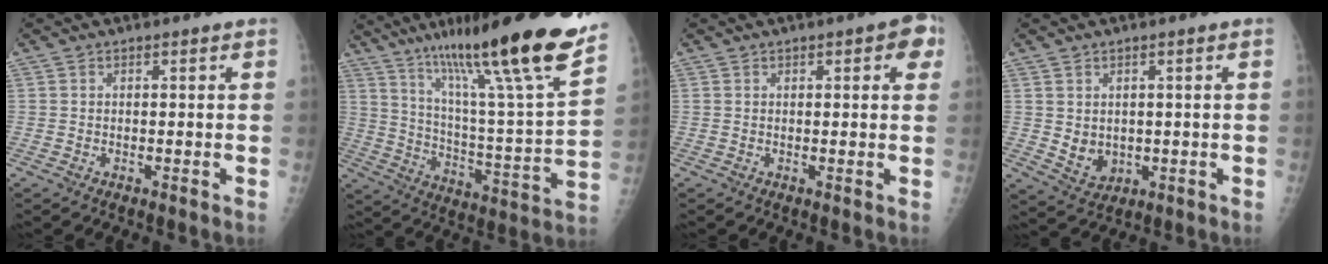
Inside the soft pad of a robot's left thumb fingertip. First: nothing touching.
{"total": 27.1, "force": [18.5, 2.4, 19.6], "torque": [-0.298, -0.067, 0.298]}
{"total": 5.0, "force": [2.0, 2.0, 4.1], "torque": [-0.029, 0.000, 0.017]}
{"total": 4.5, "force": [0.4, 3.7, 2.5], "torque": [-0.027, -0.012, 0.025]}